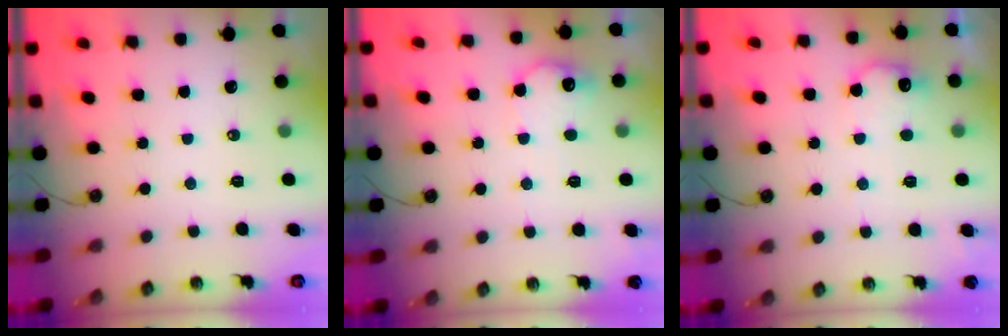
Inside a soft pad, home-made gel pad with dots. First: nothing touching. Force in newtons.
{"total": 10.8, "press": 10.8, "slide": 0.5}
{"total": 10.4, "press": 10.4, "slide": 0.4}